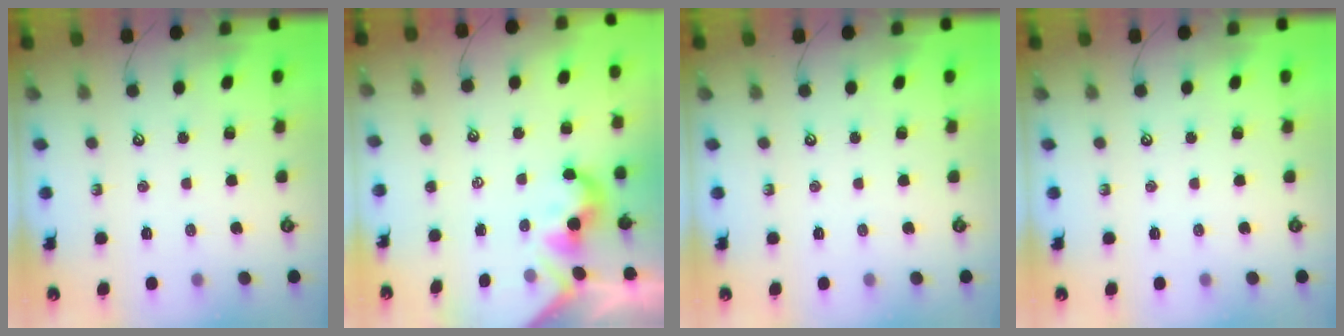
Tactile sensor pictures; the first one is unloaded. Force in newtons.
{"total": 2.1, "press": 2.0, "slide": 0.5}
{"total": 0.0}
{"total": 0.0}